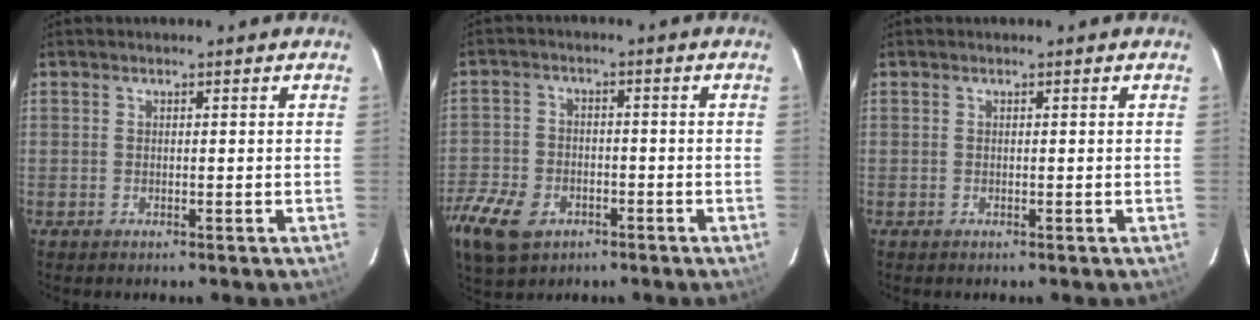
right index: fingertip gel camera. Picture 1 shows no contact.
{"total": 13.9, "force": [-7.3, 9.5, 7.1], "torque": [-0.201, -0.014, -0.134]}
{"total": 0.0}